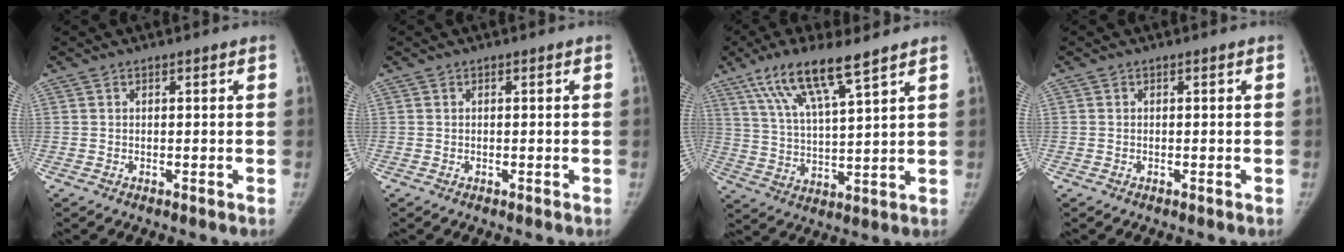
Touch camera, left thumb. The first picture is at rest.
{"total": 0.0}
{"total": 13.2, "force": [8.5, 2.4, 9.8], "torque": [-0.182, -0.028, 0.167]}
{"total": 0.0}